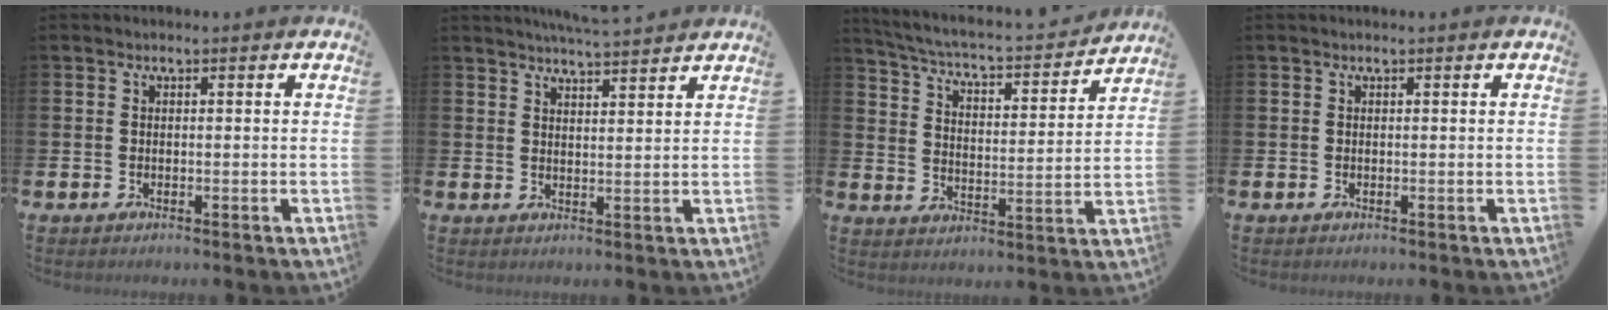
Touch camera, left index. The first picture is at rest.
{"total": 4.9, "force": [4.8, -0.3, 0.8], "torque": [-0.023, -0.023, 0.086]}
{"total": 5.2, "force": [4.9, 0.7, 1.7], "torque": [-0.059, -0.041, 0.075]}
{"total": 0.0}